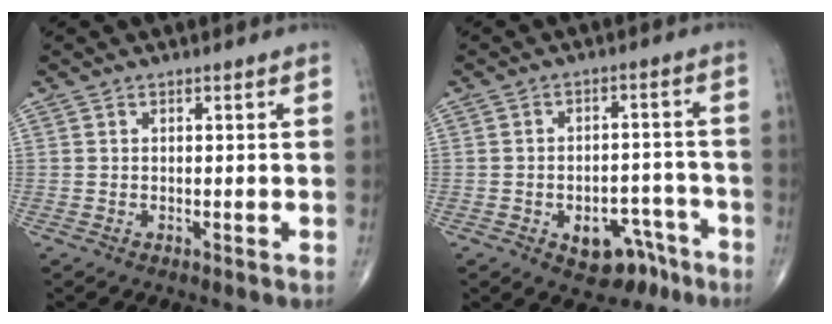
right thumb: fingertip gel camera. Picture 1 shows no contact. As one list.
[{"total": 9.5, "force": [-5.4, 5.9, 5.2], "torque": [-0.038, 0.049, -0.065]}]